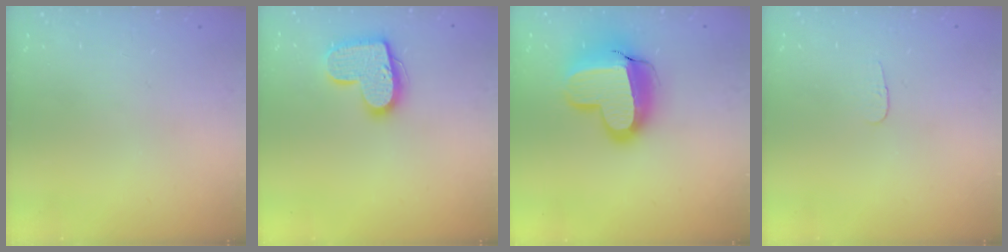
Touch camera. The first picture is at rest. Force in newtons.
{"total": 15.7, "press": 15.6, "slide": 0.9}
{"total": 19.2, "press": 19.2, "slide": 1.5}
{"total": 2.8, "press": 2.8, "slide": 0.3}